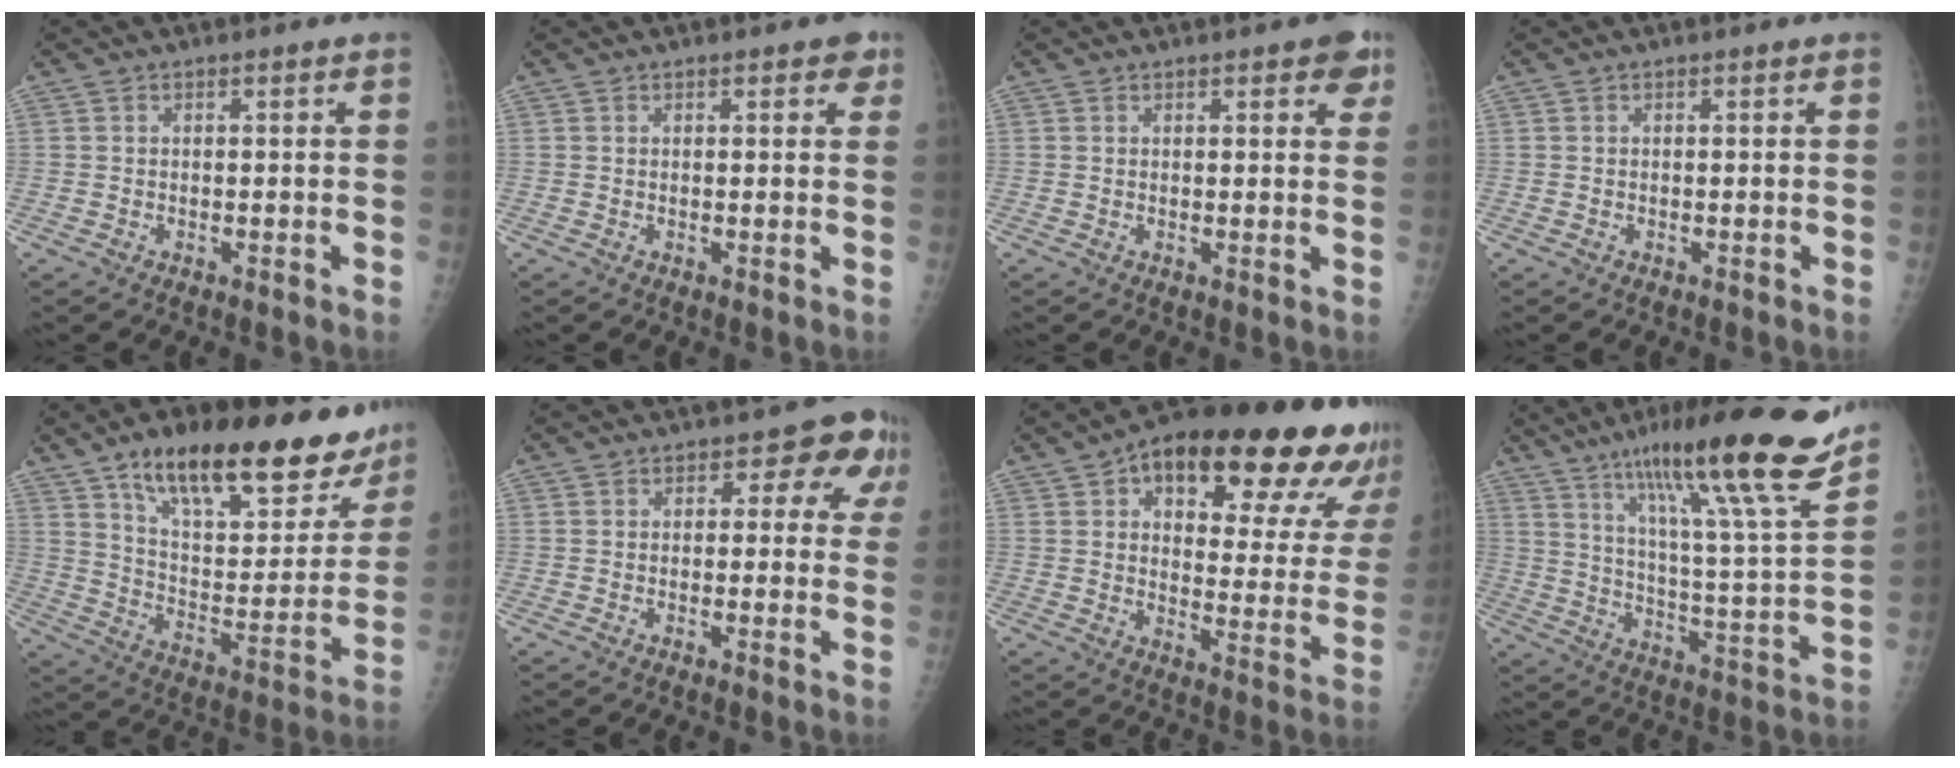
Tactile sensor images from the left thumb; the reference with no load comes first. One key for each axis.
{"total": 2.4, "fx": 1.3, "fy": 1.1, "fz": 1.7, "tx": -0.007, "ty": -0.001, "tz": 0.011}
{"total": 4.6, "fx": 2.4, "fy": 1.7, "fz": 3.5, "tx": -0.023, "ty": -0.006, "tz": 0.022}
{"total": 0.0}
{"total": 27.6, "fx": 18.7, "fy": 10.6, "fz": 17.2, "tx": -0.209, "ty": -0.057, "tz": 0.290}
{"total": 7.7, "fx": 2.6, "fy": 4.7, "fz": 5.5, "tx": -0.009, "ty": 0.002, "tz": 0.018}
{"total": 26.5, "fx": 16.3, "fy": 10.4, "fz": 18.1, "tx": -0.208, "ty": -0.030, "tz": 0.216}
{"total": 24.5, "fx": 17.4, "fy": 1.8, "fz": 17.2, "tx": -0.248, "ty": -0.075, "tz": 0.273}